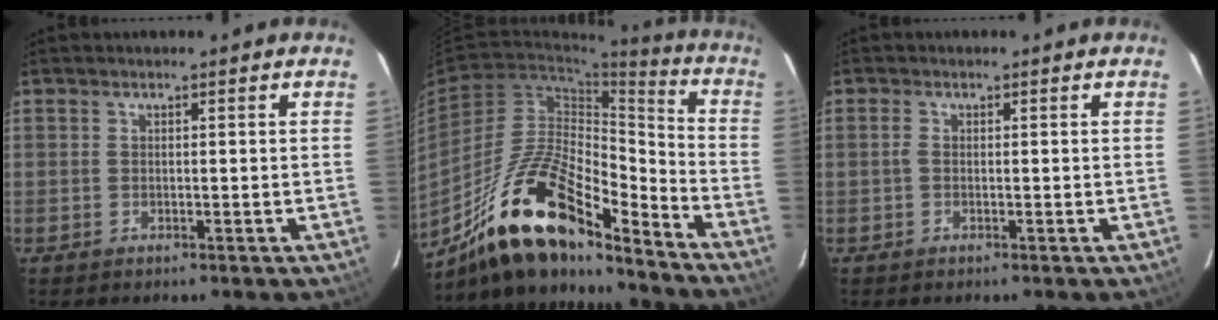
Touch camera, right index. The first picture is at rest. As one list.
[{"total": 20.1, "force": [-15.2, 6.0, 11.7], "torque": [-0.211, 0.004, -0.272]}, {"total": 0.9, "force": [0.0, 0.5, 0.8], "torque": [-0.019, 0.003, -0.004]}]